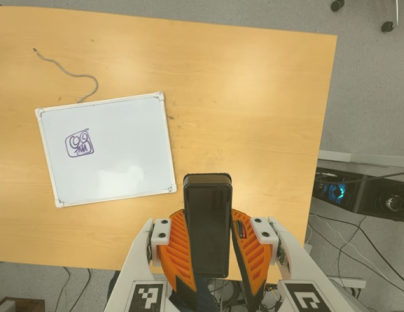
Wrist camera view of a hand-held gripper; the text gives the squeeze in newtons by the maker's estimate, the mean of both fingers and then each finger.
{"total": 11.3, "left": 8.7, "right": 14.0}